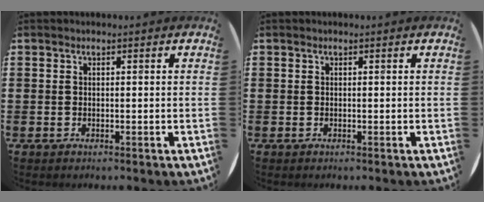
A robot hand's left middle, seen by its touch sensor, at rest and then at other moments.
{"total": 0.0}